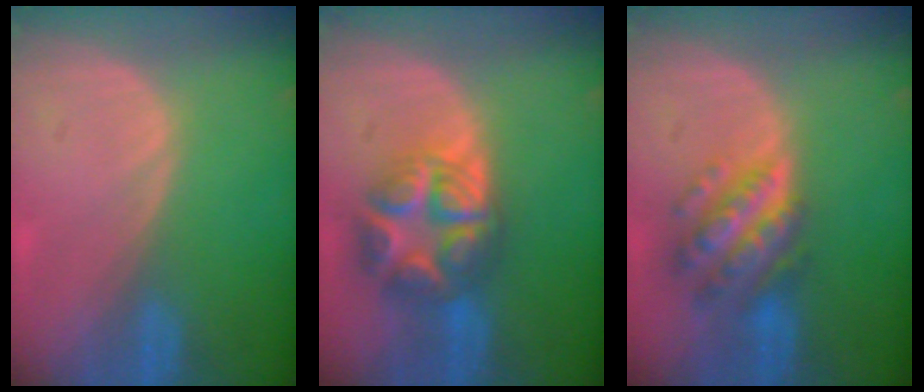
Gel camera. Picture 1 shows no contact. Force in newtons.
{"total": 9.0, "press": 9.0, "slide": 0.5}
{"total": 7.6, "press": 7.6, "slide": 0.5}